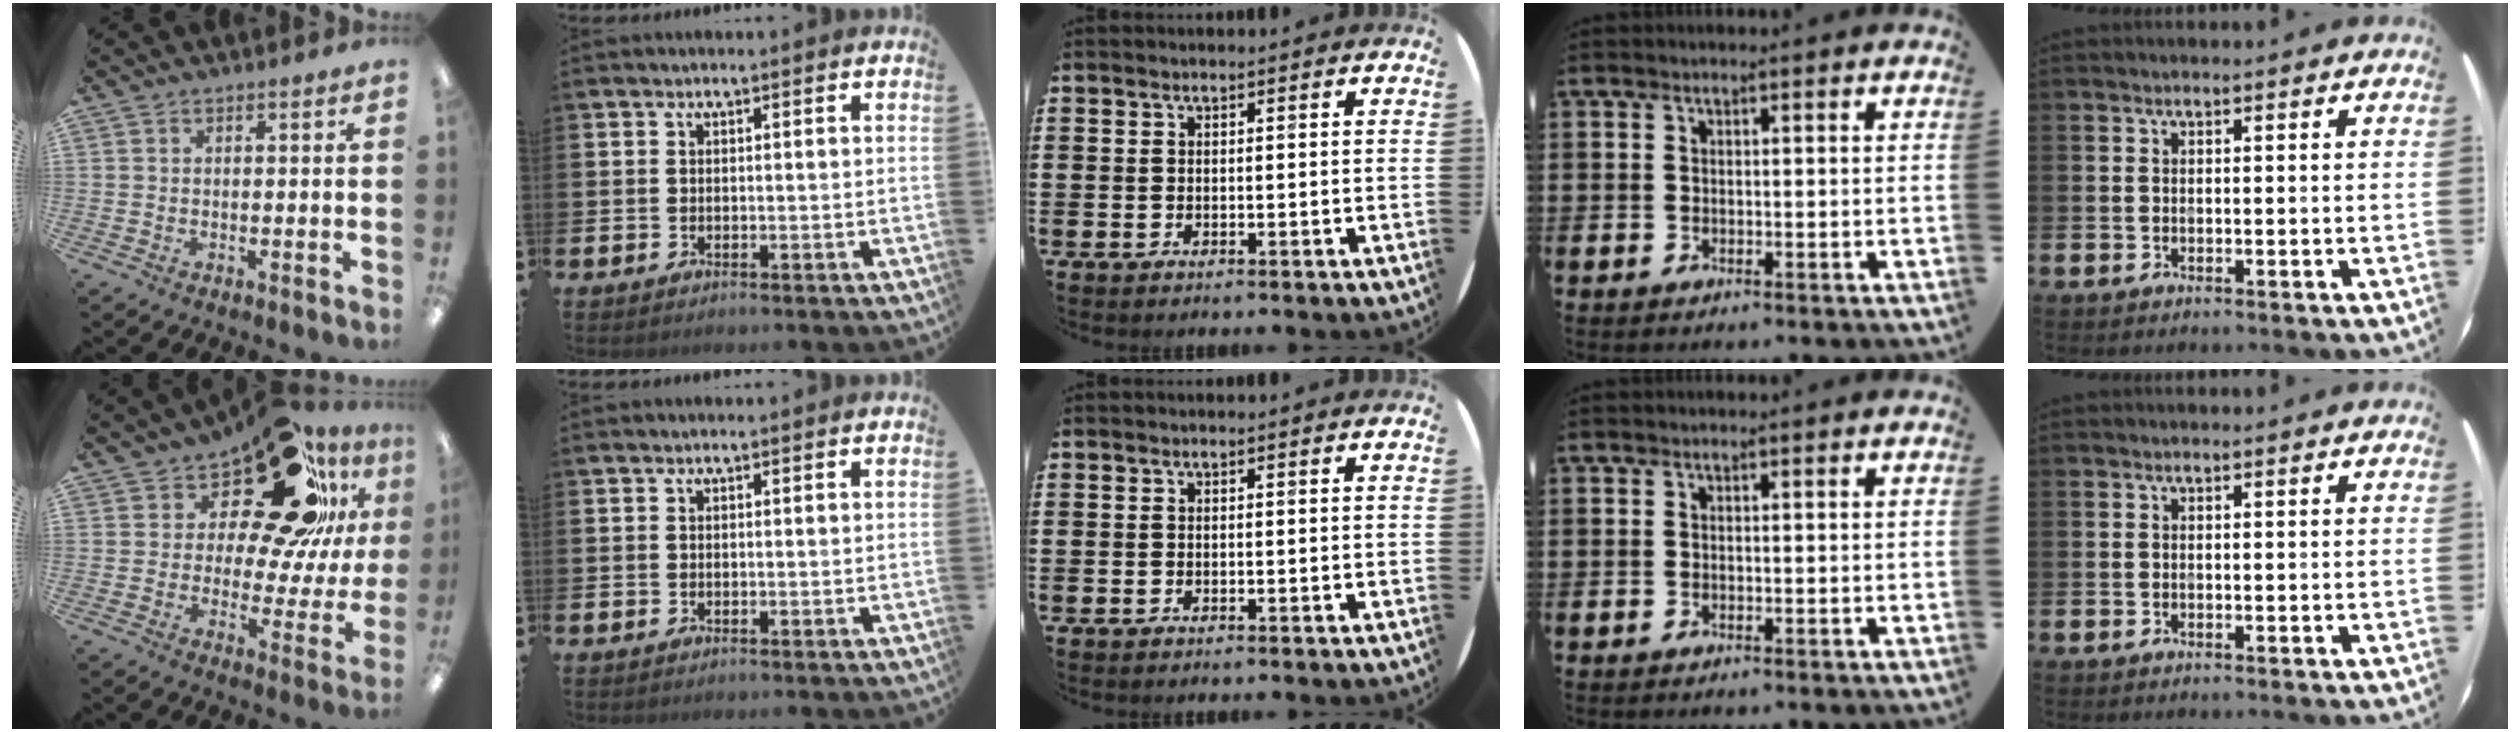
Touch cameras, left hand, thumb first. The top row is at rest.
{"thumb": {"total": 21.5, "force": [13.7, 8.3, 14.4], "torque": [-0.218, -0.085, 0.229]}}